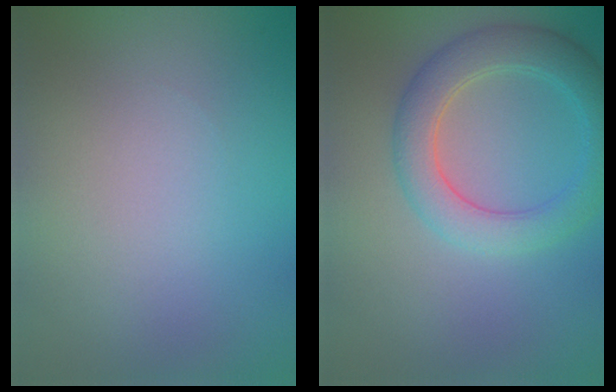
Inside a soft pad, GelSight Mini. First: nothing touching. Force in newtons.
{"total": 4.6, "press": 4.5, "slide": 0.5}